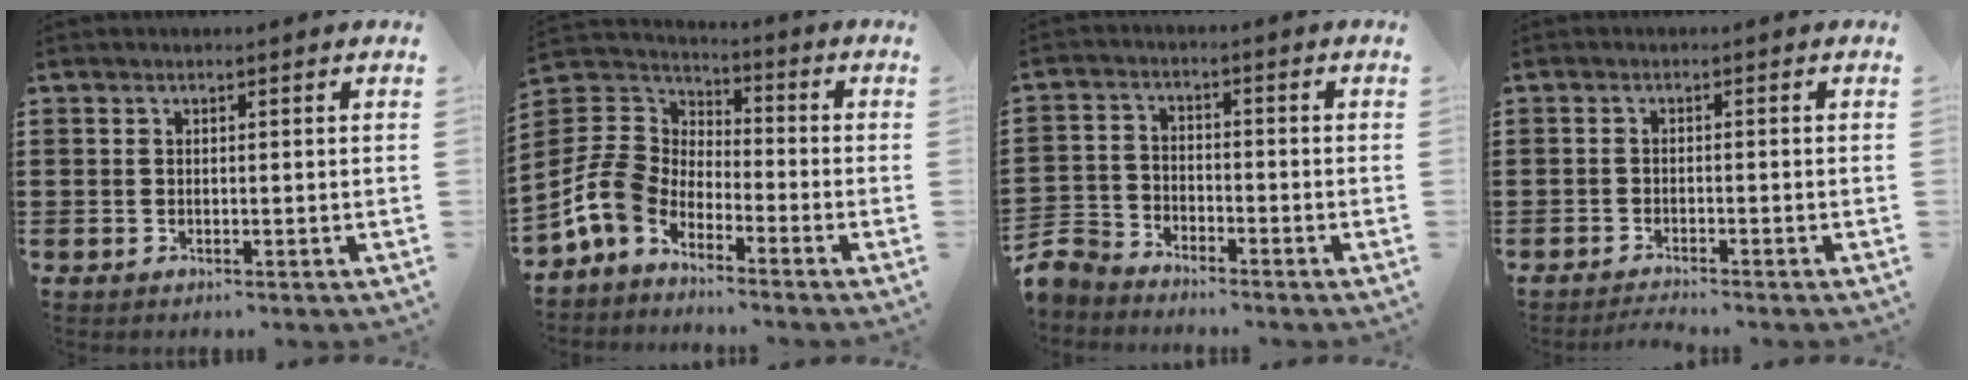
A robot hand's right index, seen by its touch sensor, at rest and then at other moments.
{"total": 7.8, "force": [-4.3, 5.5, 3.4], "torque": [-0.124, 0.000, -0.096]}
{"total": 5.2, "force": [-5.0, 1.3, 0.6], "torque": [-0.038, -0.002, -0.109]}
{"total": 1.8, "force": [-1.8, -0.2, 0.1], "torque": [-0.003, 0.000, -0.036]}